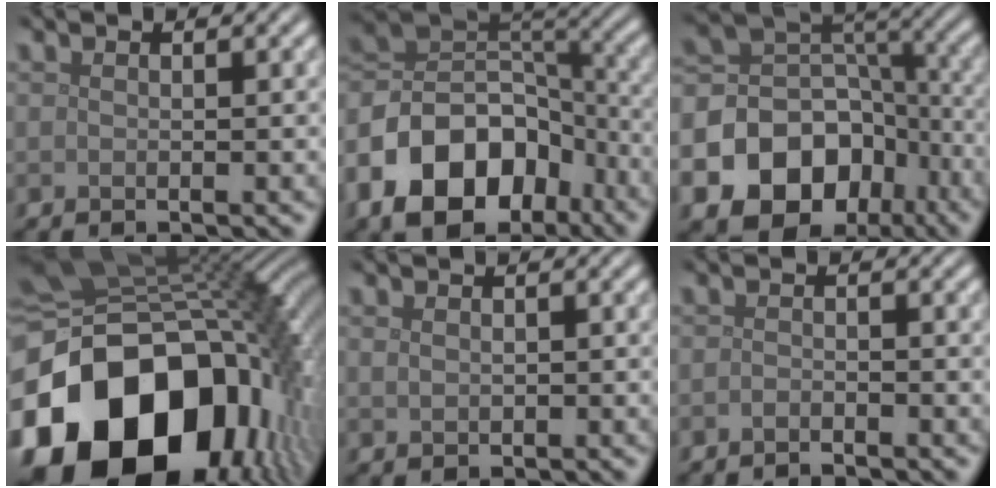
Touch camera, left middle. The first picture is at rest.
{"total": 12.2, "force": [-6.2, 8.2, 6.6], "torque": [-0.121, 0.012, -0.120]}
{"total": 16.7, "force": [-8.4, 13.1, 6.1], "torque": [-0.137, -0.037, -0.135]}
{"total": 20.9, "force": [-6.8, 14.8, 13.0], "torque": [-0.297, -0.050, -0.100]}
{"total": 0.9, "force": [0.1, 0.7, 0.6], "torque": [-0.013, -0.004, 0.006]}
{"total": 0.9, "force": [-0.8, 0.2, 0.2], "torque": [-0.005, 0.000, -0.017]}